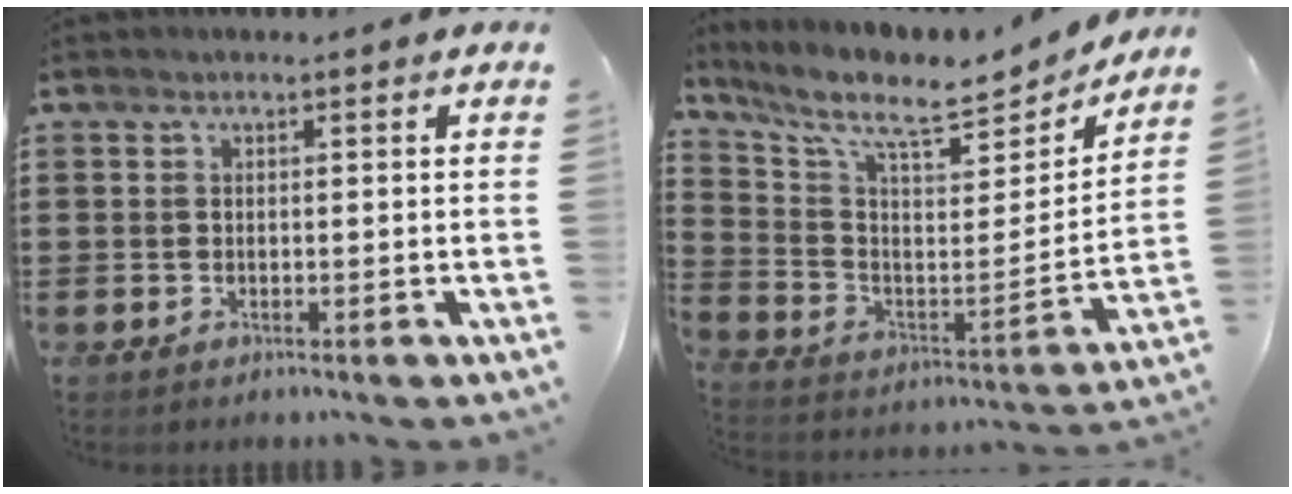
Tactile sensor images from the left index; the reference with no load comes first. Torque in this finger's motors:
{"motor_torque": [2.14, 0.00, 0.79, 0.21]}